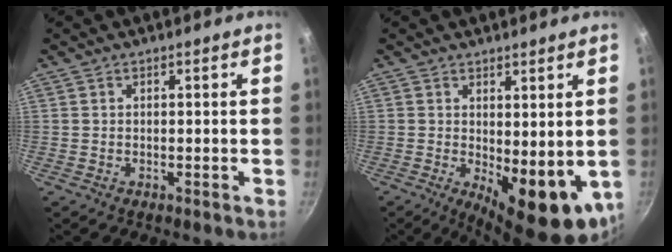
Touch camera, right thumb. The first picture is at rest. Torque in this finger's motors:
{"motor_torque": [-0.61, 1.06, 1.56, -0.57, 0.09]}